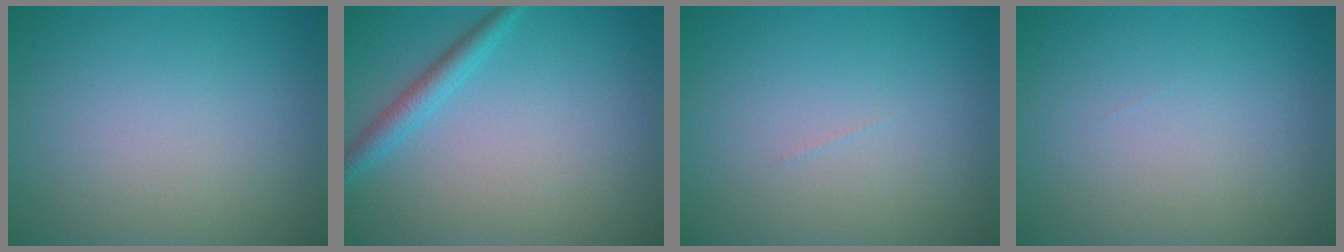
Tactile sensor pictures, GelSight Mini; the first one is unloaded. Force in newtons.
{"total": 2.1, "press": 2.1, "slide": 0.1}
{"total": 0.0}
{"total": 0.0}